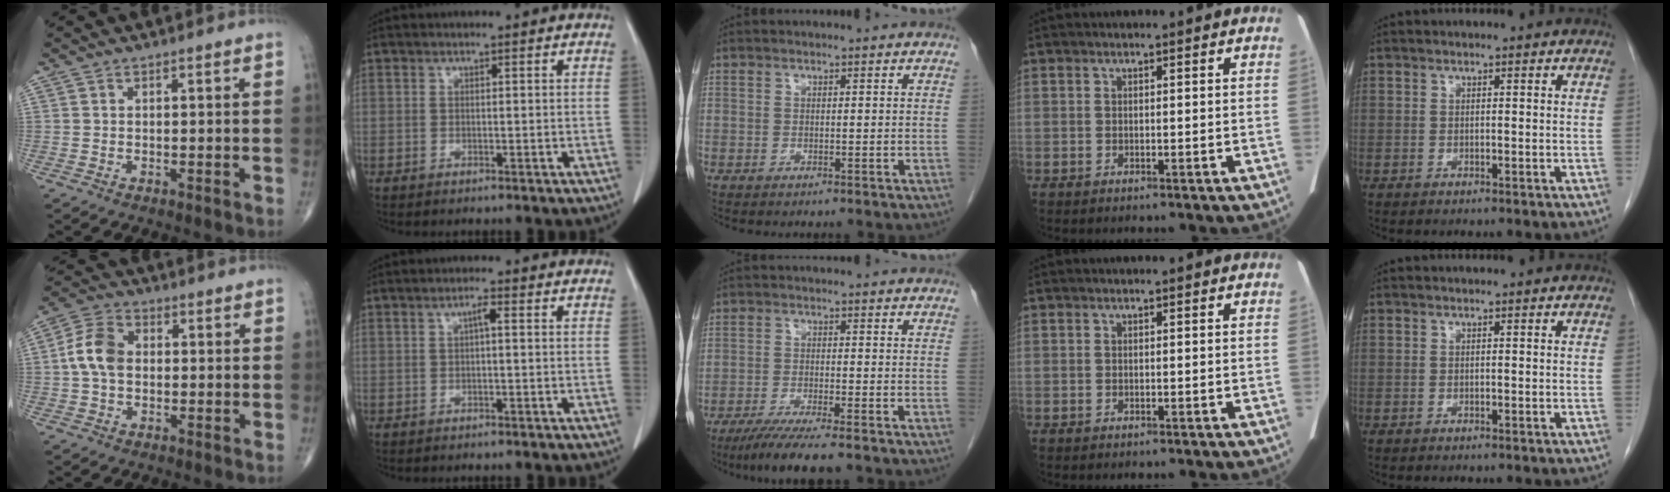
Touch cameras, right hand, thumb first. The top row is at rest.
{"thumb": {"total": 7.8, "force": [0.2, 5.4, 5.6], "torque": [-0.107, 0.021, -0.005]}, "index": {"total": 1.7, "force": [0.3, 0.2, 1.6], "torque": [-0.029, 0.004, 0.005]}, "middle": {"total": 7.5, "force": [-5.9, -0.1, 4.7], "torque": [-0.072, -0.020, -0.094]}}